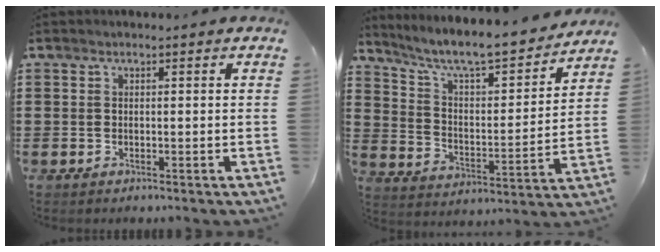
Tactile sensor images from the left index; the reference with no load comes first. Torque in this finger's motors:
{"motor_torque": [2.14, 0.00, 0.27, 0.08]}